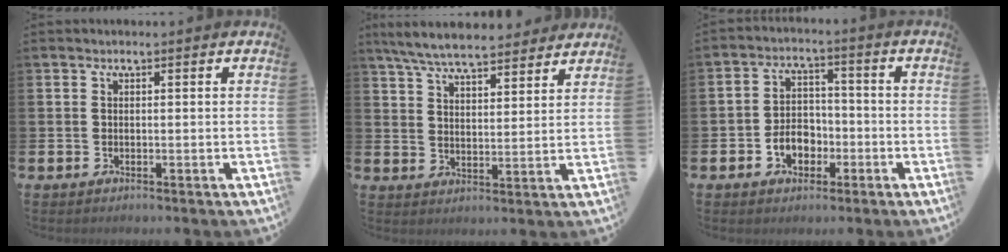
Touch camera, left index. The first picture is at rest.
{"total": 7.2, "force": [6.7, 1.3, 2.1], "torque": [-0.073, -0.028, 0.122]}
{"total": 4.6, "force": [-1.9, 3.5, 2.2], "torque": [-0.031, 0.002, -0.044]}